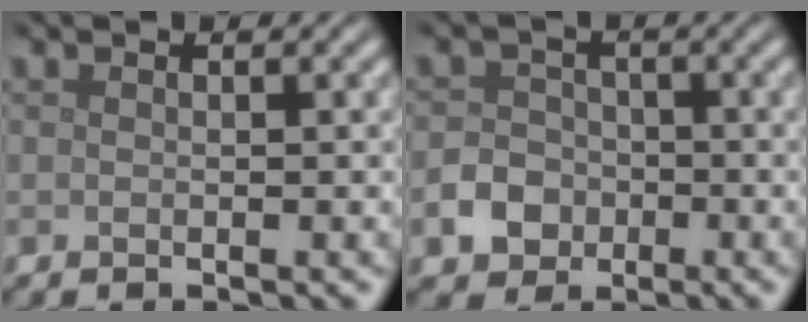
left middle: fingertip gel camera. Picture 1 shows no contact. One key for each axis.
{"total": 3.3, "fx": -1.3, "fy": 2.8, "fz": 1.2, "tx": -0.017, "ty": 0.002, "tz": -0.029}